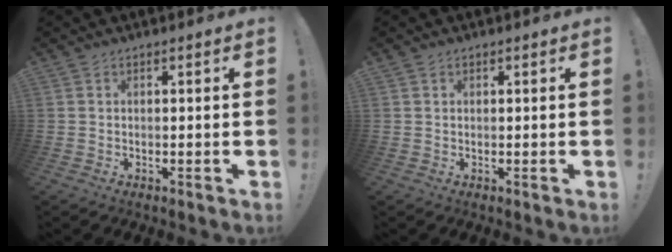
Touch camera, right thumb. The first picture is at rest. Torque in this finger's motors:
{"motor_torque": [0.07, -0.05, 0.07, 0.08, 0.10]}